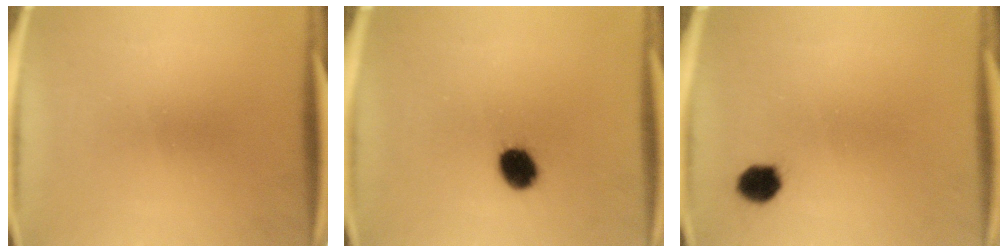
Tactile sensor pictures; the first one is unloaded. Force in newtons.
{"total": 7.1}
{"total": 4.3}